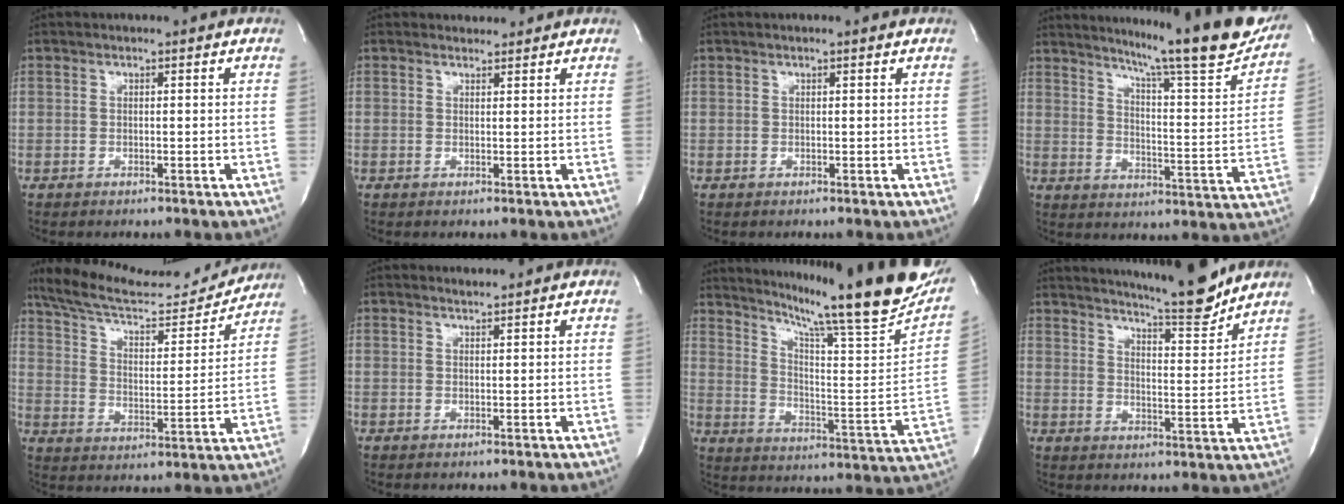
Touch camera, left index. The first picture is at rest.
{"total": 1.1, "force": [0.9, 0.6, -0.2], "torque": [0.002, 0.002, 0.013]}
{"total": 0.7, "force": [0.4, -0.2, 0.6], "torque": [-0.012, 0.005, 0.009]}
{"total": 20.7, "force": [17.5, 0.3, 11.0], "torque": [-0.163, -0.065, 0.224]}
{"total": 17.7, "force": [16.7, 2.8, 5.2], "torque": [-0.084, -0.013, 0.255]}
{"total": 0.6, "force": [0.6, -0.2, 0.0], "torque": [-0.005, -0.005, 0.013]}
{"total": 26.0, "force": [21.2, 0.7, 15.1], "torque": [-0.238, -0.075, 0.285]}
{"total": 12.8, "force": [11.7, 0.2, 5.1], "torque": [-0.082, -0.025, 0.166]}